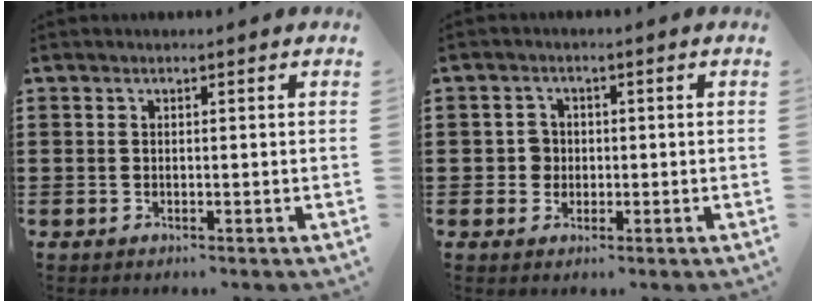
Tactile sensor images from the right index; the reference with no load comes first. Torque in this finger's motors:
{"motor_torque": [0.21, 0.16, 0.00, 0.00]}